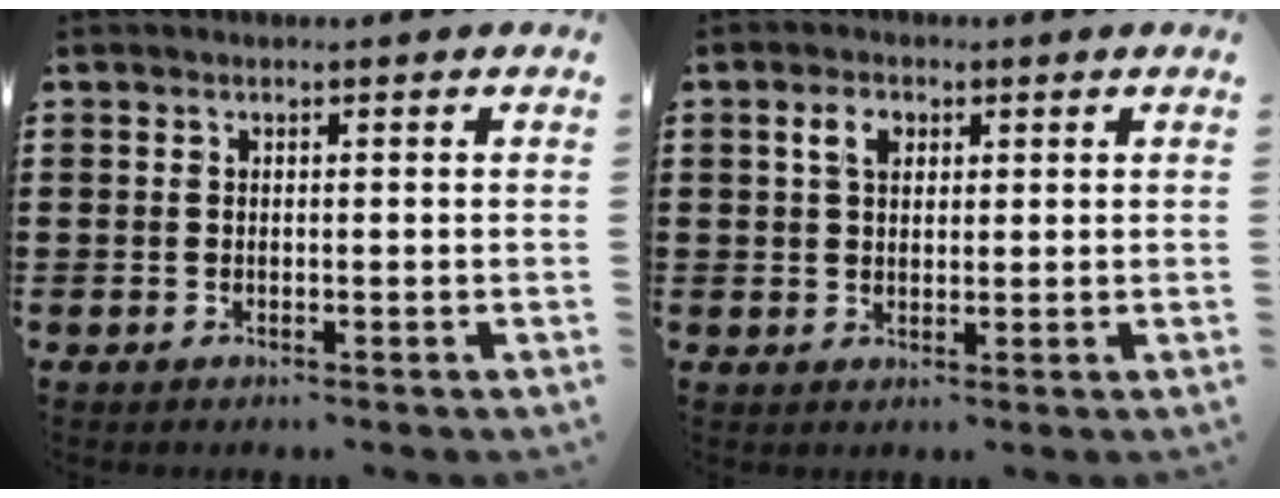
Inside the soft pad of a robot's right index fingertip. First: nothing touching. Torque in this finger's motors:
{"motor_torque": [0.31, -0.14, 0.26, 0.06]}